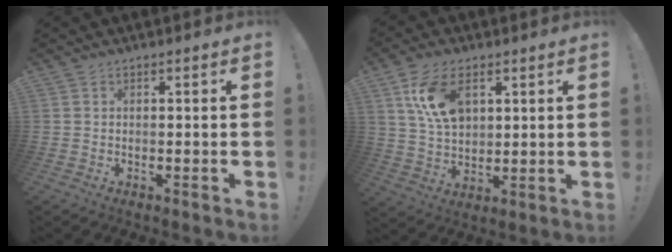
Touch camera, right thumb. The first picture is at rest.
{"total": 12.0, "force": [5.4, 6.3, 8.6], "torque": [-0.163, -0.013, 0.100]}